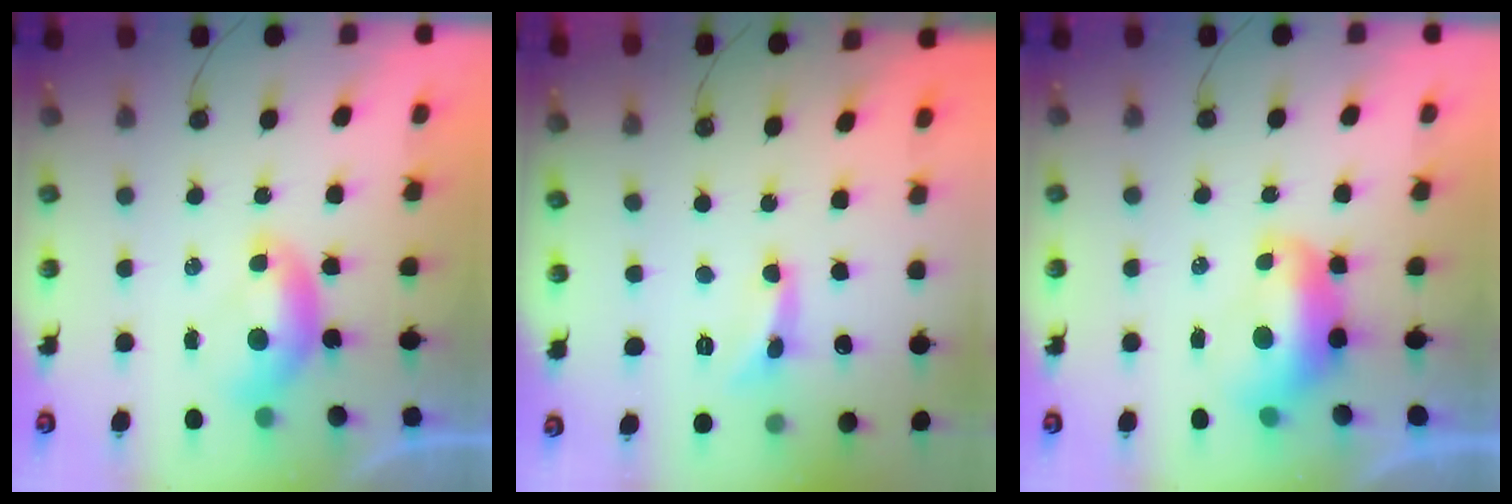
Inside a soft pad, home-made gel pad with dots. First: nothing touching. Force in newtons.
{"total": 1.3, "press": 1.3, "slide": 0.1}
{"total": 2.2, "press": 2.1, "slide": 0.8}